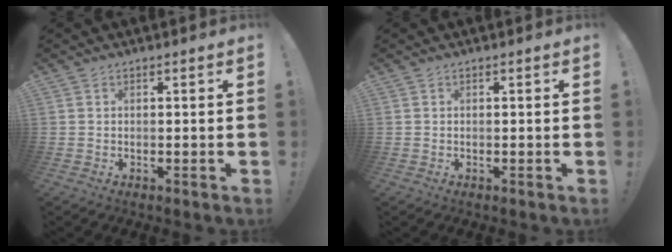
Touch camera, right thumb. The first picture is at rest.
{"total": 0.0}